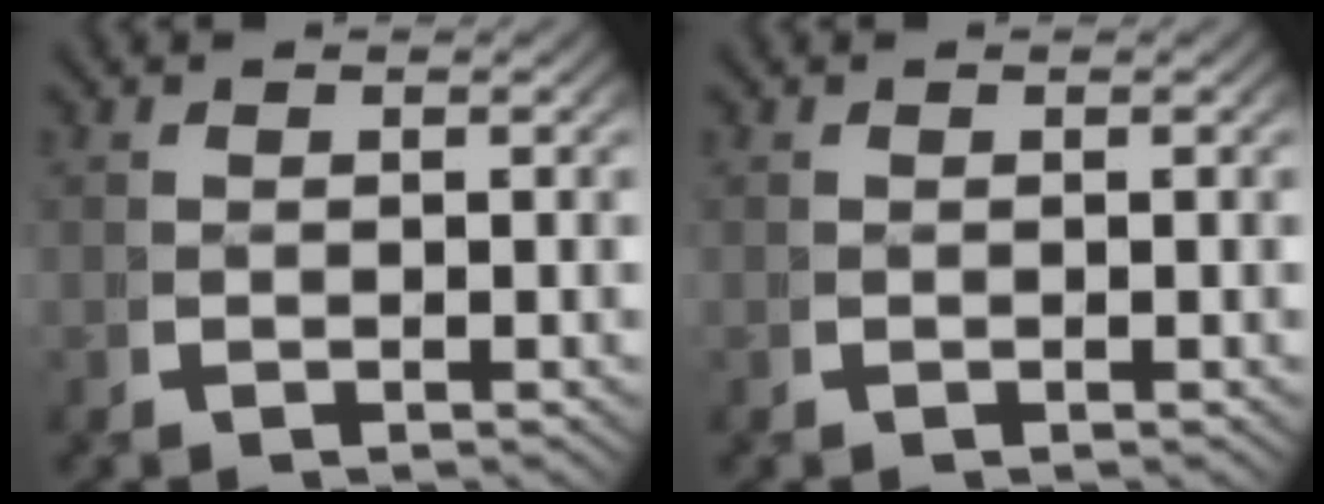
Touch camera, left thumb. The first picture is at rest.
{"total": 0.0}